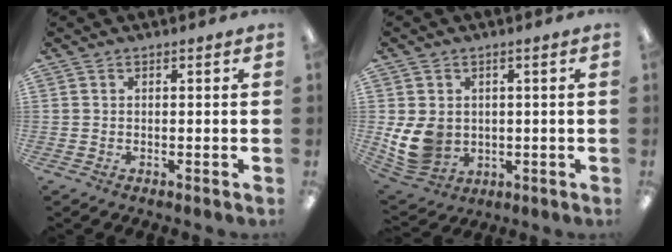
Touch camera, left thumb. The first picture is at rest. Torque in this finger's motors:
{"motor_torque": [0.63, 2.04, 0.50, -0.37, 0.08]}